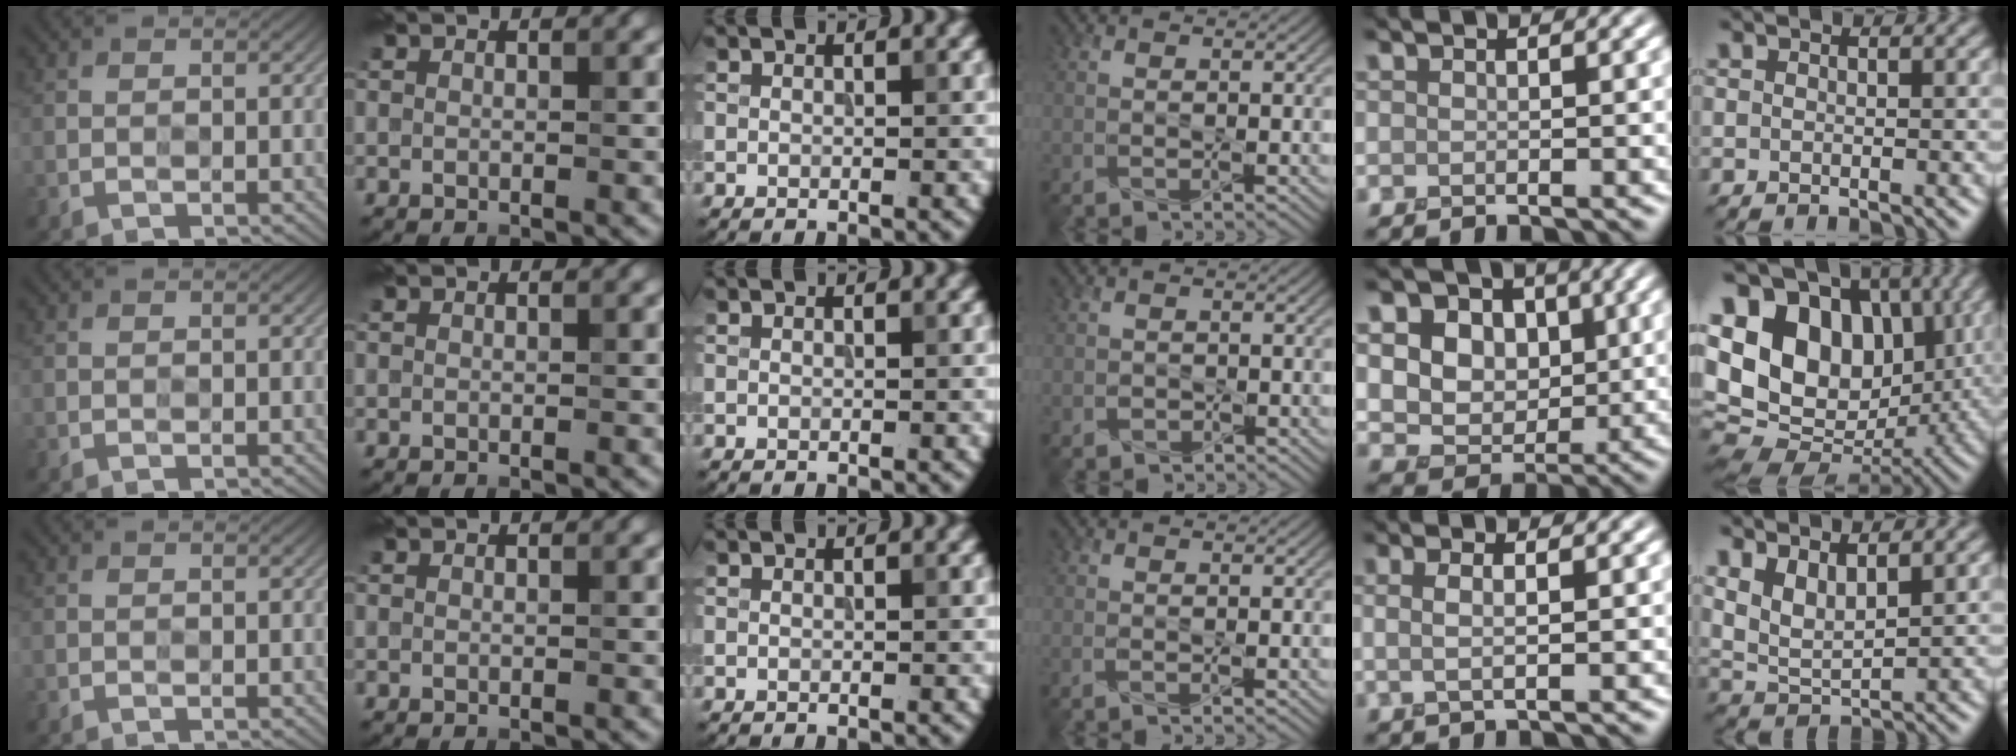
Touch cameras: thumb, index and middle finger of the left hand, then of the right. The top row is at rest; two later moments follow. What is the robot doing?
{"motion": "press", "object": "memory foam"}